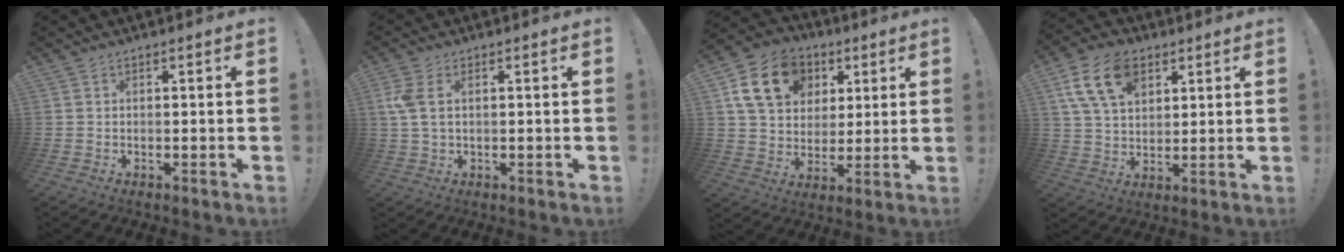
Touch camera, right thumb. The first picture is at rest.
{"total": 5.5, "force": [1.2, 3.0, 4.5], "torque": [-0.101, 0.005, 0.023]}
{"total": 17.5, "force": [6.8, 13.5, 8.9], "torque": [-0.135, -0.013, 0.137]}
{"total": 15.1, "force": [6.9, 9.9, 9.0], "torque": [-0.156, -0.018, 0.133]}